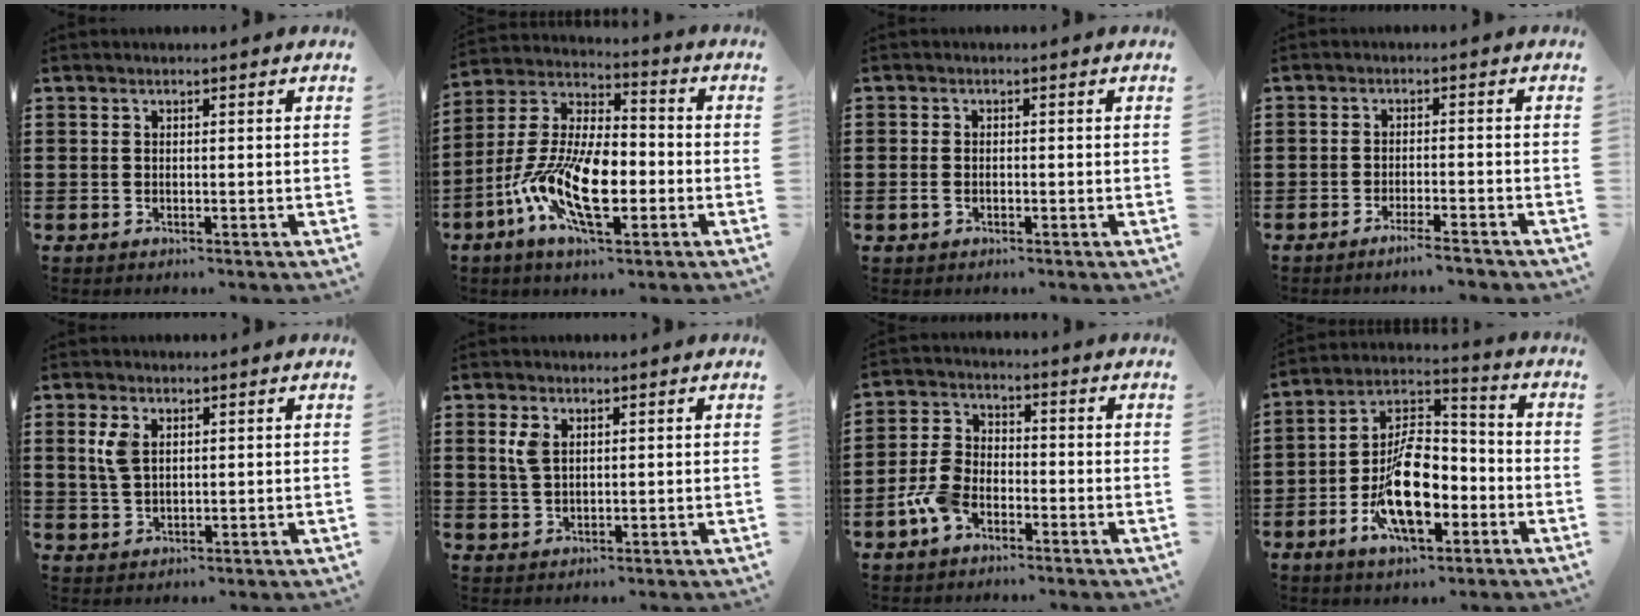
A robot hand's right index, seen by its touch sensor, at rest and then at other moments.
{"total": 13.5, "force": [-4.9, 5.8, 11.1], "torque": [-0.259, -0.008, -0.097]}
{"total": 1.3, "force": [-0.4, 0.8, 0.9], "torque": [-0.026, -0.001, -0.011]}
{"total": 2.8, "force": [-2.4, -0.1, 1.4], "torque": [-0.022, 0.001, -0.046]}
{"total": 3.5, "force": [1.3, 1.9, 2.6], "torque": [-0.057, 0.007, 0.024]}
{"total": 2.9, "force": [1.2, 1.6, 2.1], "torque": [-0.048, 0.006, 0.021]}
{"total": 5.9, "force": [-3.2, 3.4, 3.6], "torque": [-0.098, 0.006, -0.067]}
{"total": 13.0, "force": [-4.8, 6.5, 10.2], "torque": [-0.200, 0.006, -0.086]}